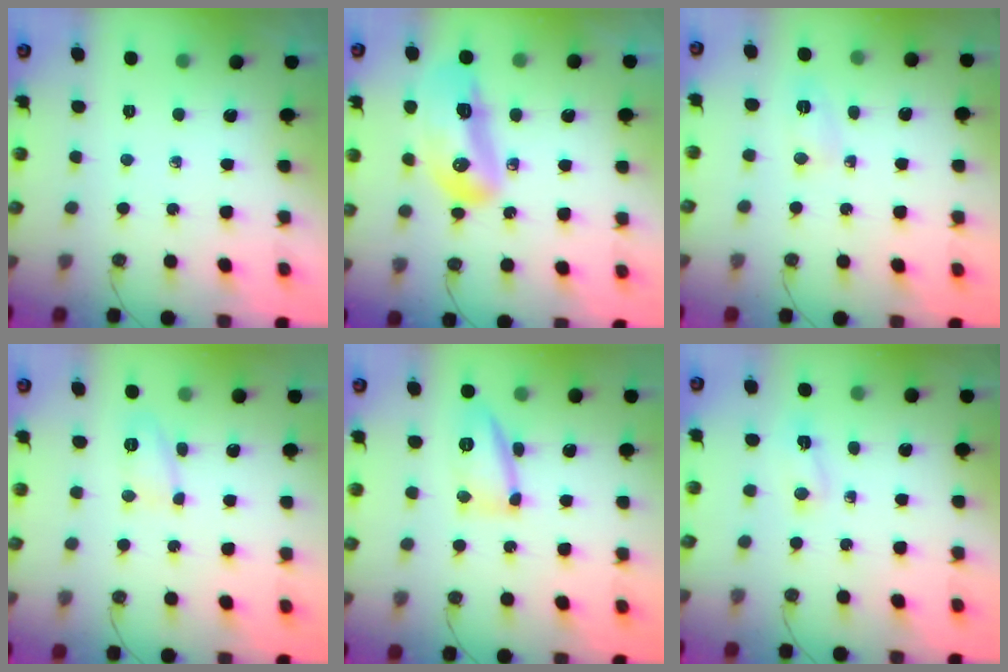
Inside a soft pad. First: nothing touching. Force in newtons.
{"total": 15.3, "press": 15.2, "slide": 1.8}
{"total": 2.9, "press": 2.7, "slide": 1.0}
{"total": 8.3, "press": 7.0, "slide": 4.4}
{"total": 12.0, "press": 12.0, "slide": 0.7}
{"total": 2.4, "press": 2.1, "slide": 1.1}